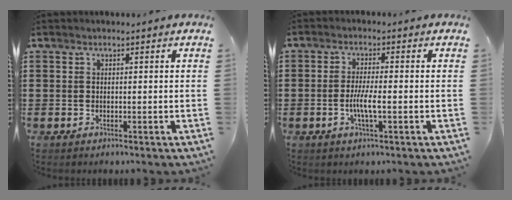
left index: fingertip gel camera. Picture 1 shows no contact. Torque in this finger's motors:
{"motor_torque": [0.19, 0.13, 0.26, 0.08]}